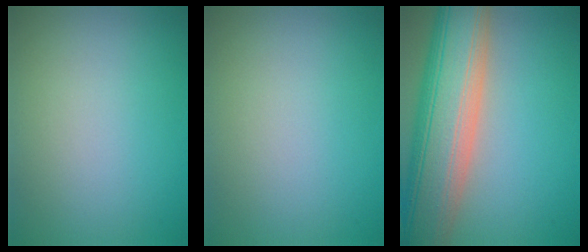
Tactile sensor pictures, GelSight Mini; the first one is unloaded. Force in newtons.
{"total": 0.0}
{"total": 12.4, "press": 12.4, "slide": 0.8}